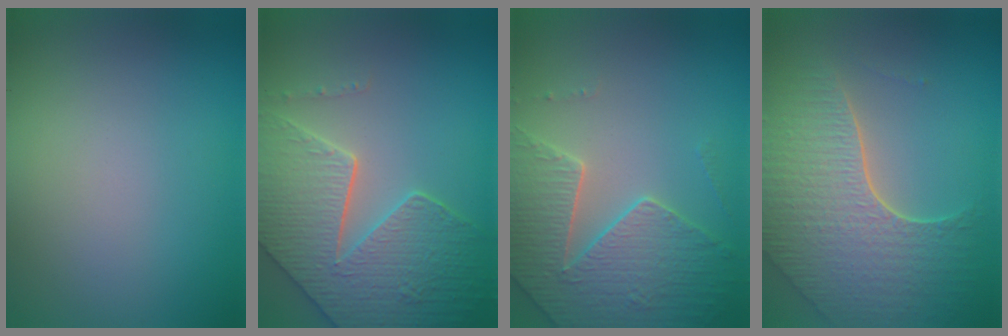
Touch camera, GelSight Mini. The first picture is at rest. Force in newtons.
{"total": 8.1, "press": 6.1, "slide": 5.4}
{"total": 4.8, "press": 4.6, "slide": 1.5}
{"total": 7.6, "press": 5.3, "slide": 5.5}